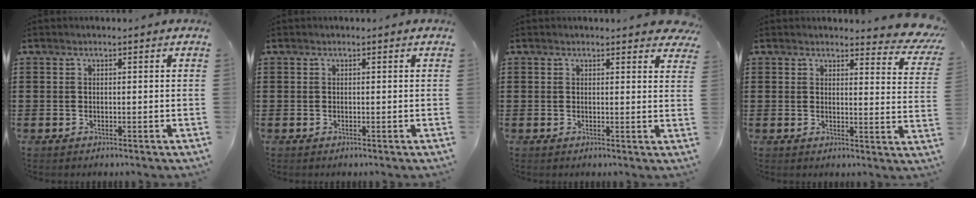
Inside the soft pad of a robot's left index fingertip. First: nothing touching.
{"total": 0.0}
{"total": 2.0, "force": [1.9, 0.4, 0.5], "torque": [-0.007, -0.001, 0.035]}
{"total": 4.3, "force": [3.9, 0.5, 1.5], "torque": [-0.029, -0.020, 0.069]}